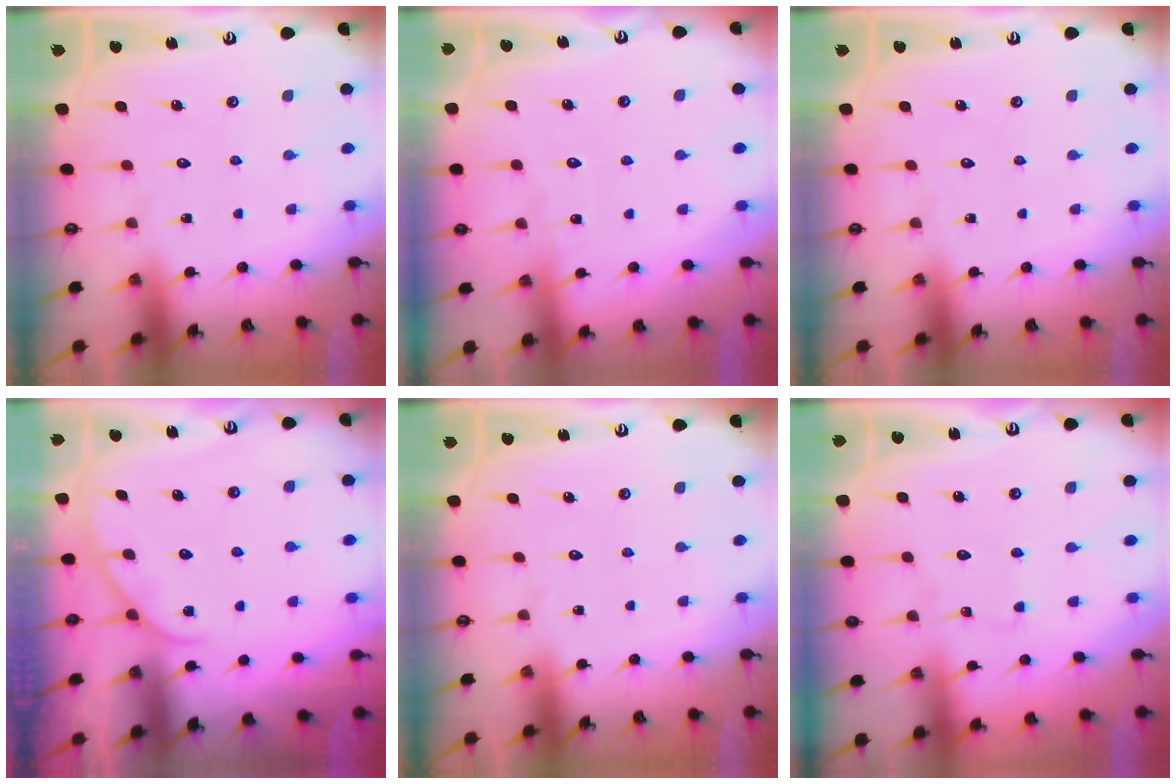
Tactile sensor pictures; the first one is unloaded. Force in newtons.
{"total": 3.0, "press": 3.0, "slide": 0.2}
{"total": 0.0}
{"total": 2.7, "press": 2.7, "slide": 0.3}
{"total": 0.0}
{"total": 1.1, "press": 1.1, "slide": 0.2}